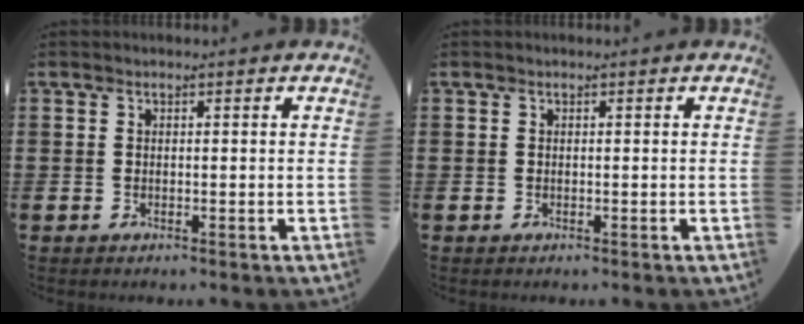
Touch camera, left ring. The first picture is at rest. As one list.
[{"total": 0.0}]